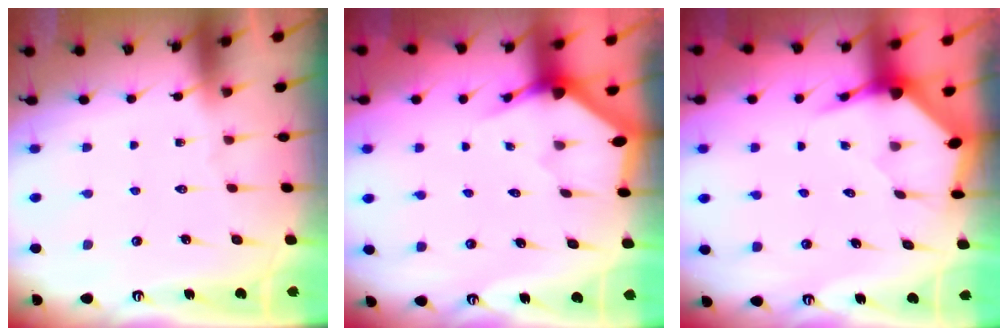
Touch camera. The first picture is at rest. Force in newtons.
{"total": 2.9, "press": 2.9, "slide": 0.1}
{"total": 3.7, "press": 3.7, "slide": 0.4}